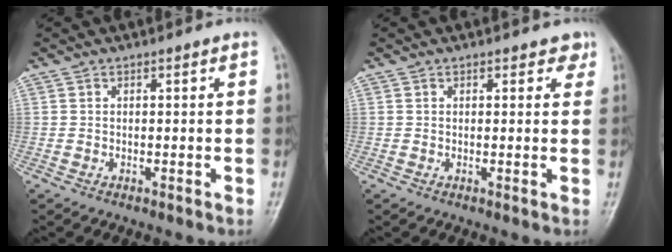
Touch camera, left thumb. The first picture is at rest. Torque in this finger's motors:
{"motor_torque": [-0.11, -0.02, 0.05, -0.01, 0.04]}